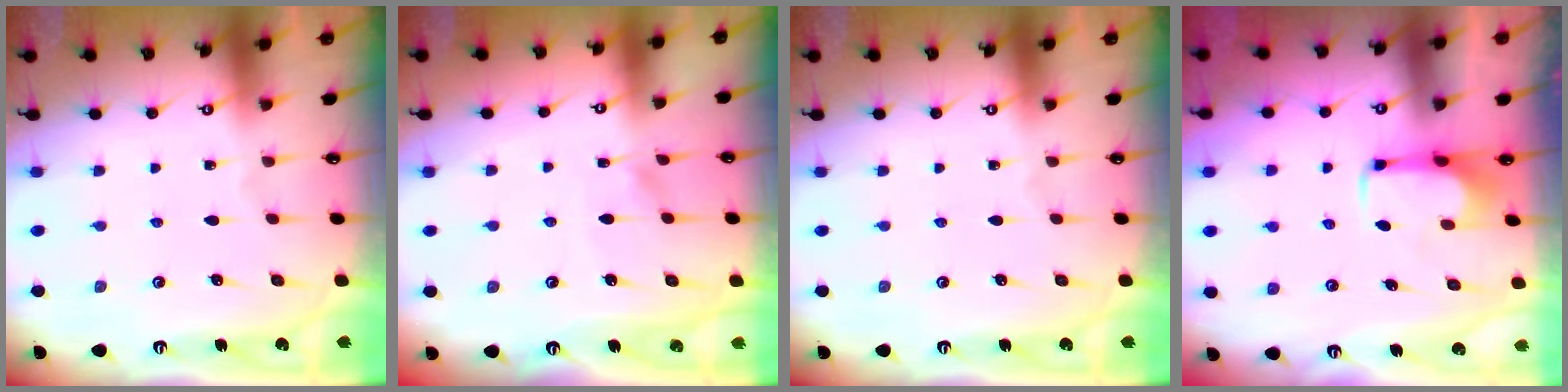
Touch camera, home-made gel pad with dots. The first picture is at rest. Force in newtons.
{"total": 4.6, "press": 4.6, "slide": 0.5}
{"total": 0.0}
{"total": 1.9, "press": 1.8, "slide": 0.6}